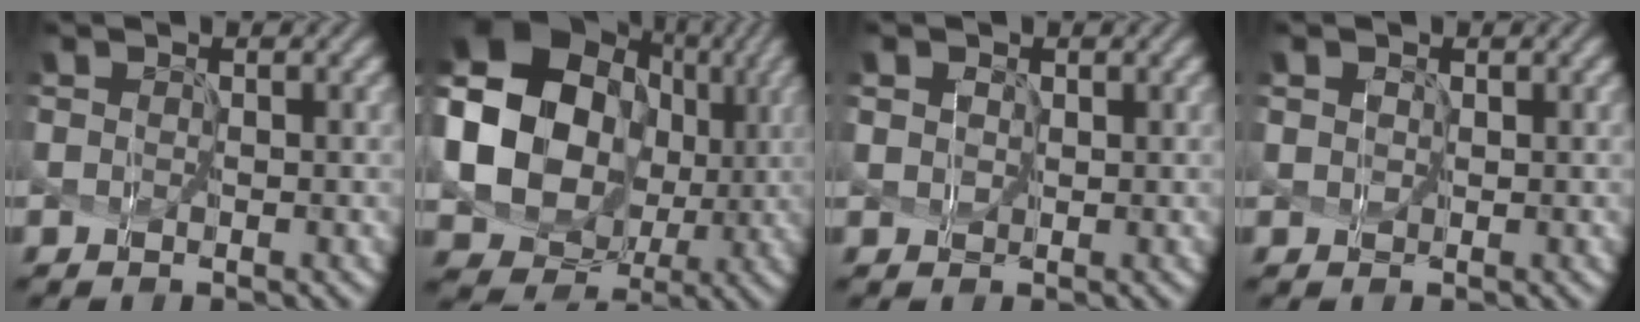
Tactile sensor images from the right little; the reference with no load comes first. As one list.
[{"total": 17.5, "force": [2.1, 14.8, 9.1], "torque": [-0.210, 0.013, 0.020]}, {"total": 2.6, "force": [1.3, 2.0, 1.2], "torque": [0.001, 0.024, -0.008]}, {"total": 1.6, "force": [0.8, 1.2, 0.7], "torque": [0.006, 0.015, -0.008]}]